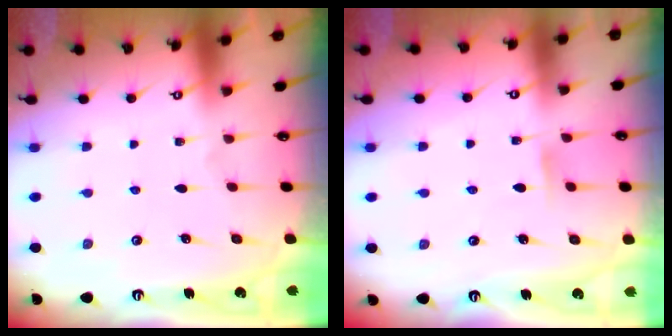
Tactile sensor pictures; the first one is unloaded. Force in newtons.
{"total": 4.8, "press": 4.7, "slide": 0.5}